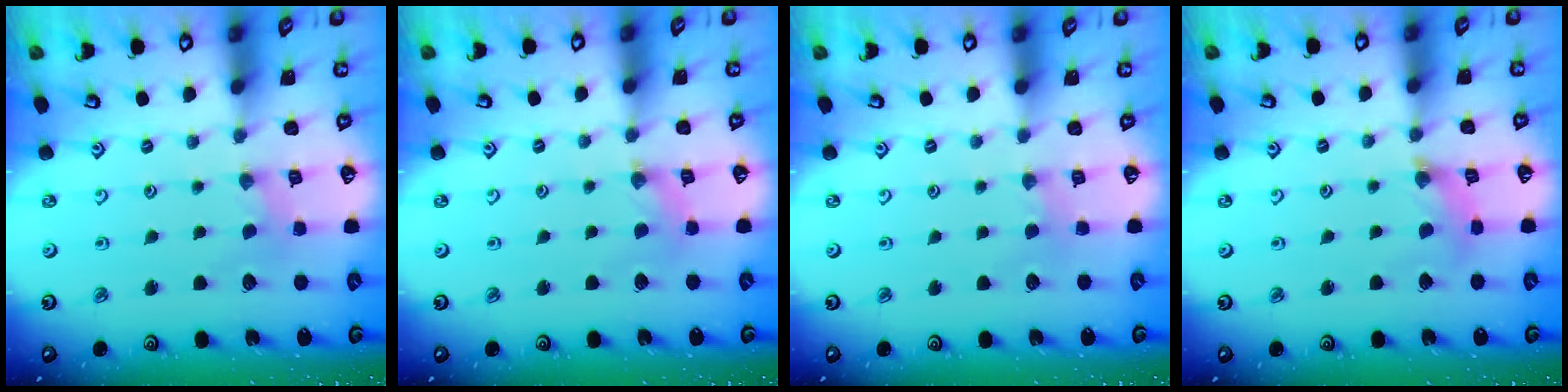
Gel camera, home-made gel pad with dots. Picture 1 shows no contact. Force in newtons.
{"total": 0.8, "press": 0.7, "slide": 0.2}
{"total": 1.6, "press": 1.5, "slide": 0.4}
{"total": 2.5, "press": 2.5, "slide": 0.2}